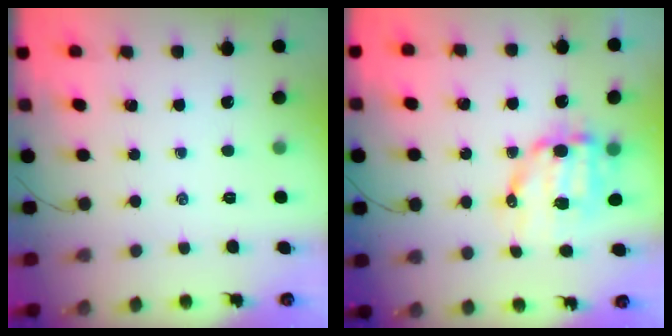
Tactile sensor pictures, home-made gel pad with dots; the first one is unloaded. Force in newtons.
{"total": 11.0, "press": 10.8, "slide": 1.9}